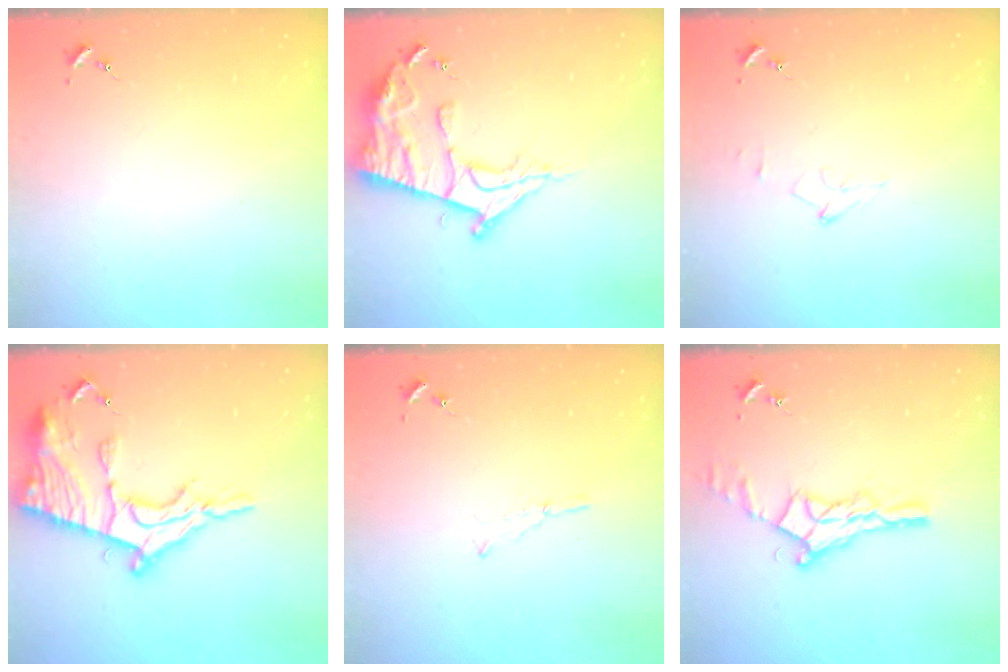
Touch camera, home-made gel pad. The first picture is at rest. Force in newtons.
{"total": 14.9, "press": 14.9, "slide": 1.5}
{"total": 6.5, "press": 6.5, "slide": 0.8}
{"total": 19.6, "press": 19.6, "slide": 1.7}
{"total": 2.6, "press": 2.6, "slide": 0.3}
{"total": 14.0, "press": 14.0, "slide": 1.1}